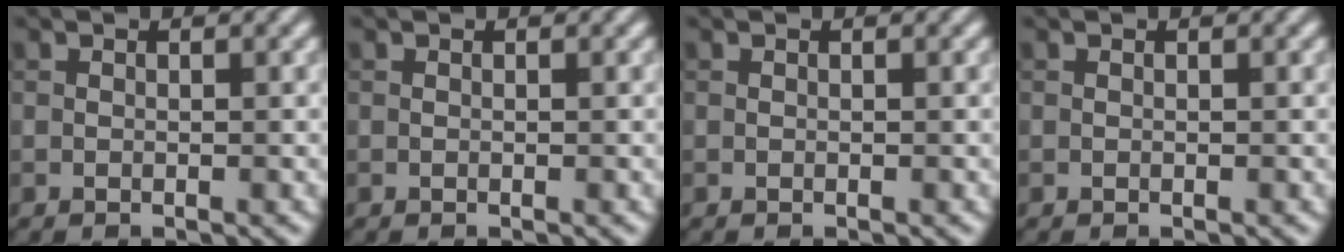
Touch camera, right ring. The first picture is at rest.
{"total": 0.0}
{"total": 0.0}
{"total": 0.0}